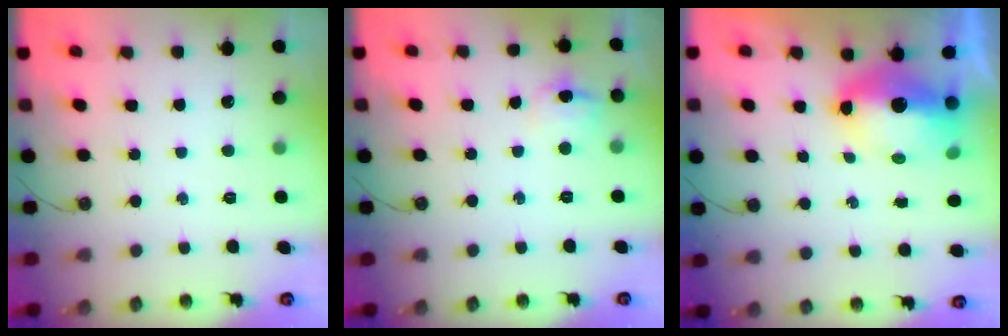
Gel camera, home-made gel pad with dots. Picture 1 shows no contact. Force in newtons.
{"total": 8.1, "press": 8.1, "slide": 0.8}
{"total": 9.9, "press": 9.8, "slide": 1.1}